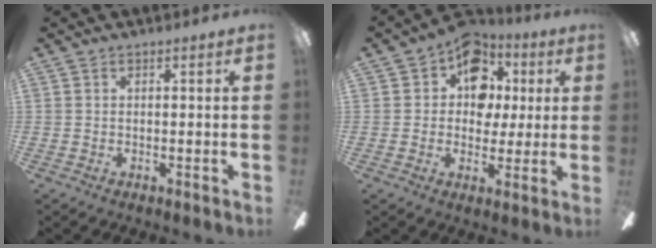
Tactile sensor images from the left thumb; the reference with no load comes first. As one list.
[{"total": 12.9, "force": [5.1, 9.8, 6.6], "torque": [-0.097, -0.013, 0.096]}]